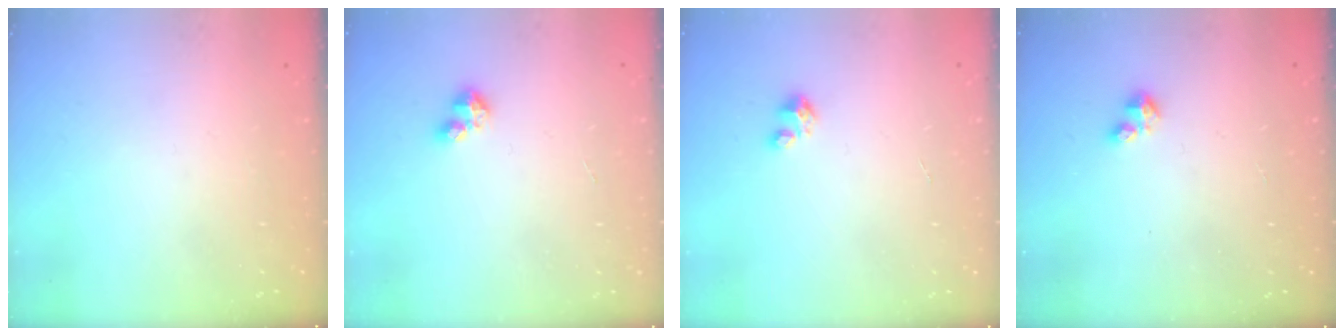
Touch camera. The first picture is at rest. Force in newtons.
{"total": 2.8, "press": 2.8, "slide": 0.2}
{"total": 1.8, "press": 1.8, "slide": 0.1}
{"total": 1.6, "press": 1.6, "slide": 0.4}